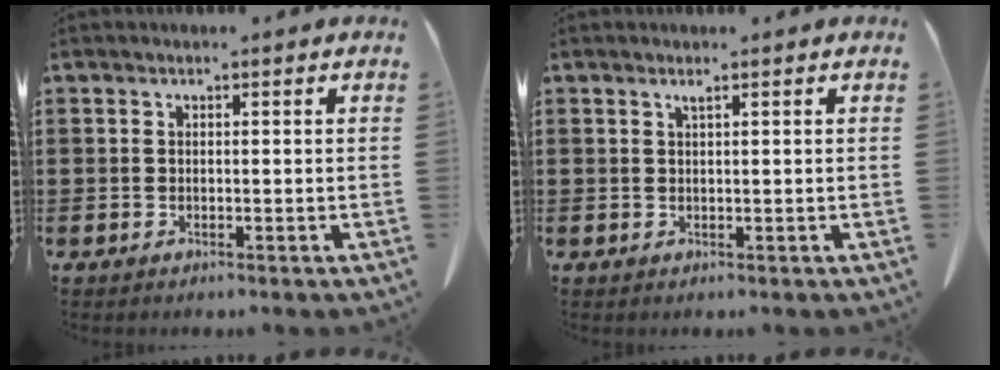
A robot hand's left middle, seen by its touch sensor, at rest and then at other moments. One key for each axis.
{"total": 0.7, "fx": 0.4, "fy": 0.0, "fz": 0.6, "tx": -0.012, "ty": -0.003, "tz": 0.010}